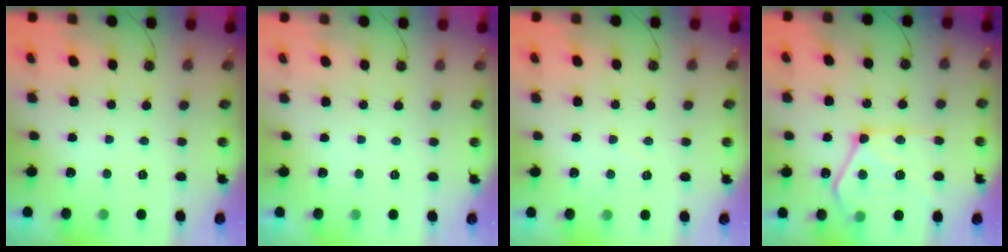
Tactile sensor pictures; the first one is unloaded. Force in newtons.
{"total": 0.0}
{"total": 5.1, "press": 5.0, "slide": 0.7}
{"total": 16.6, "press": 16.6, "slide": 0.9}